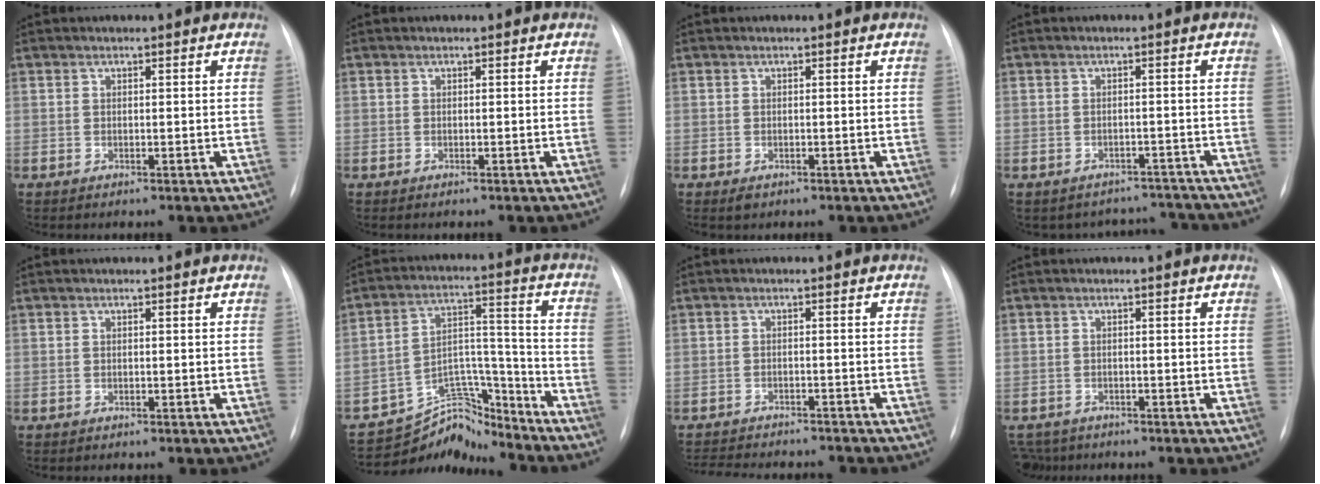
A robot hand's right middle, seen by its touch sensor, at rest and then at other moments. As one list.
[{"total": 0.0}, {"total": 0.9, "force": [-0.5, 0.6, 0.4], "torque": [-0.008, 0.000, -0.004]}, {"total": 5.9, "force": [-5.4, 2.2, -1.4], "torque": [0.028, 0.034, -0.062]}, {"total": 0.0}, {"total": 10.8, "force": [-10.4, 3.0, 0.2], "torque": [0.003, 0.064, -0.177]}, {"total": 13.0, "force": [-11.9, 3.0, 4.2], "torque": [-0.085, -0.001, -0.155]}, {"total": 3.9, "force": [-3.5, 1.8, -0.2], "torque": [0.005, -0.005, -0.060]}]